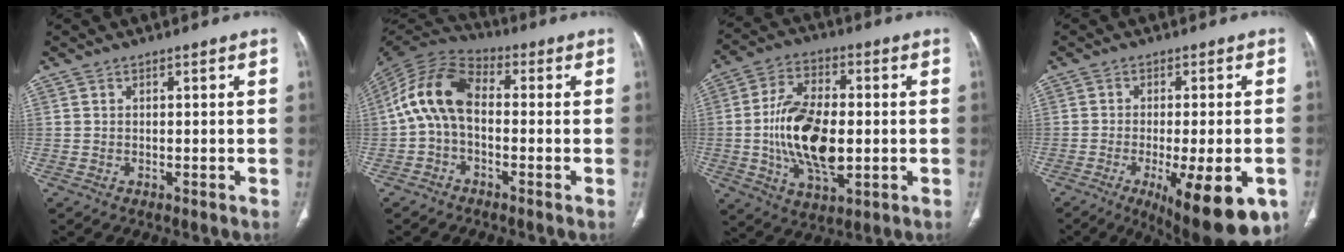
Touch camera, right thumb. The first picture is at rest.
{"total": 11.5, "force": [-0.4, 7.0, 9.1], "torque": [-0.171, 0.032, -0.022]}
{"total": 16.5, "force": [-1.3, 8.7, 13.9], "torque": [-0.249, 0.001, -0.021]}
{"total": 16.4, "force": [-7.3, 5.1, 13.7], "torque": [-0.151, -0.006, -0.093]}